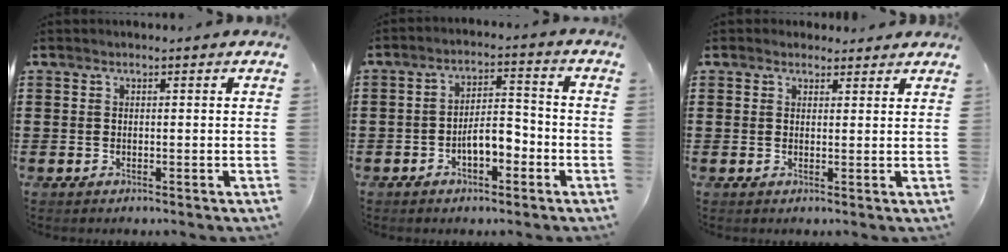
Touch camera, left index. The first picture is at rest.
{"total": 5.5, "force": [-2.8, 2.4, 4.1], "torque": [-0.078, 0.011, -0.054]}
{"total": 1.7, "force": [1.6, 0.7, 0.2], "torque": [-0.007, 0.006, 0.031]}